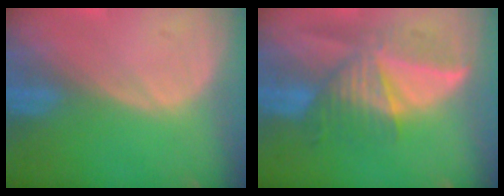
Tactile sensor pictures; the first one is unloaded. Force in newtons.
{"total": 8.0, "press": 7.7, "slide": 2.3}